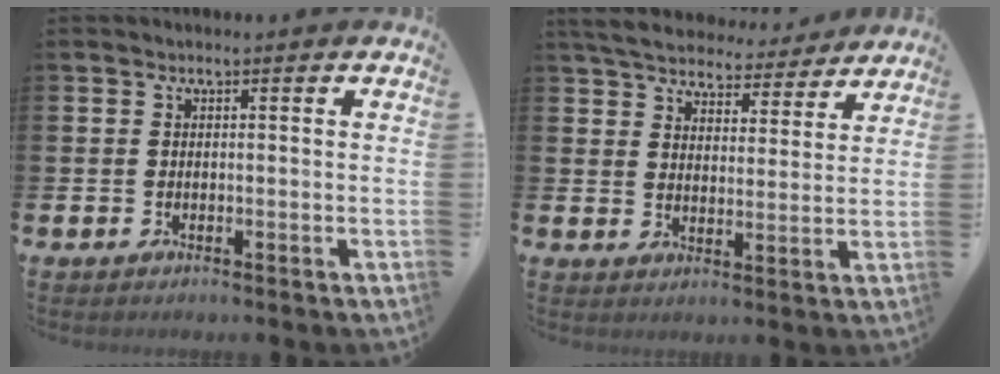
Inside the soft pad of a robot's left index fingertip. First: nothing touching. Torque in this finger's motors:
{"motor_torque": [1.03, -1.11, 0.49, 0.13]}